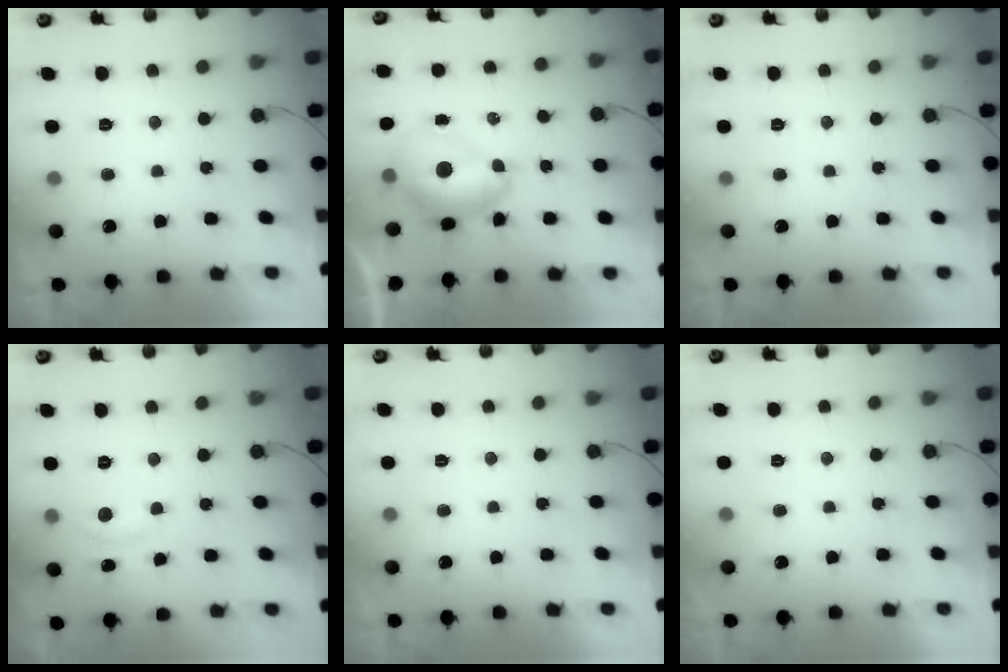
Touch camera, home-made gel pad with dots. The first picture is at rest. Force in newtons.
{"total": 7.6, "press": 7.6, "slide": 1.0}
{"total": 0.0}
{"total": 3.8, "press": 3.7, "slide": 0.5}
{"total": 0.0}
{"total": 0.0}